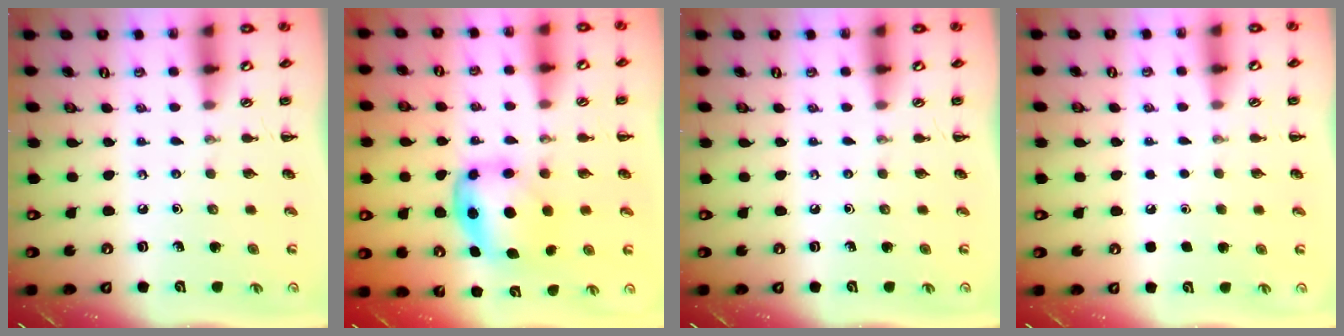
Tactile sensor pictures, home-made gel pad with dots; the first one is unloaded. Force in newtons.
{"total": 5.9, "press": 5.9, "slide": 0.9}
{"total": 0.0}
{"total": 1.8, "press": 1.8, "slide": 0.1}